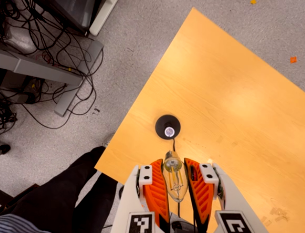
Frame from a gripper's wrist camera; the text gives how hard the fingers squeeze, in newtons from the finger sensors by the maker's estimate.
{"total": 22.6, "left": 24.4, "right": 20.9}